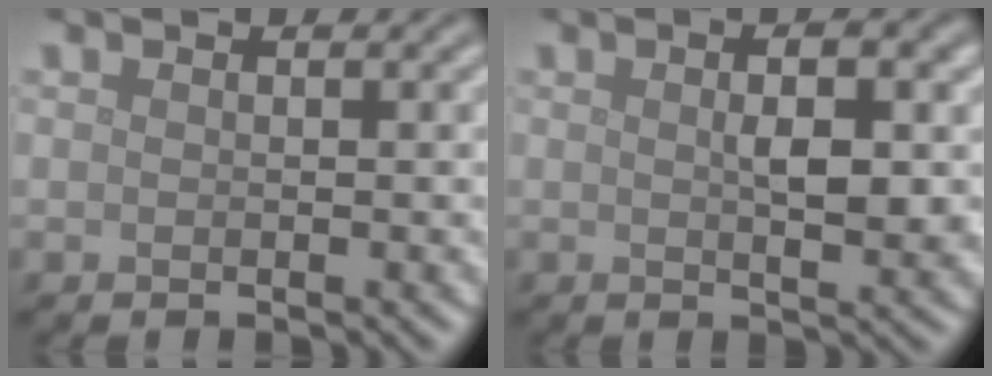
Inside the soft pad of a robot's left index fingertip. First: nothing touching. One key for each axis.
{"total": 3.9, "fx": 0.6, "fy": 1.1, "fz": 3.7, "tx": -0.063, "ty": 0.001, "tz": 0.011}